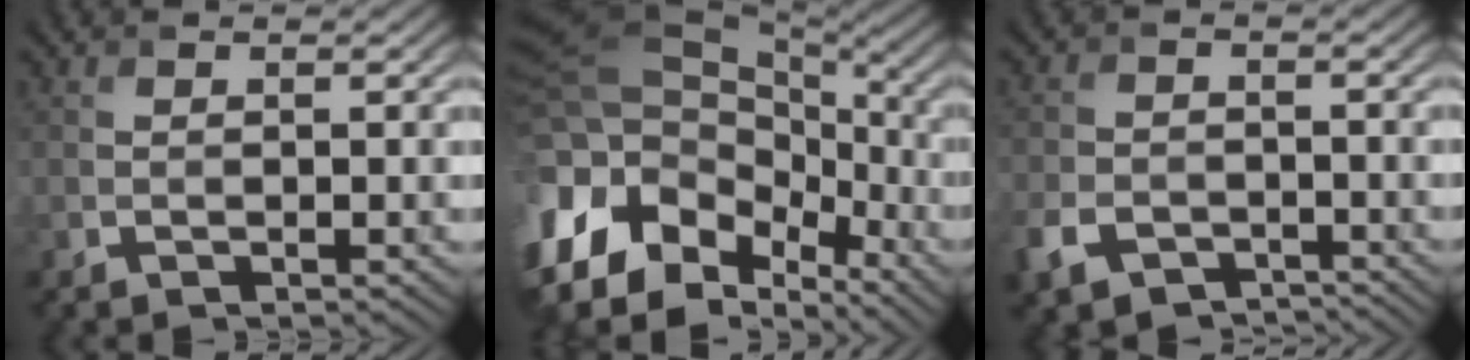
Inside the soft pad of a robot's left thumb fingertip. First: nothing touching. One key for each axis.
{"total": 17.4, "fx": -3.2, "fy": 11.5, "fz": 12.7, "tx": -0.268, "ty": -0.014, "tz": -0.033}
{"total": 5.3, "fx": -3.5, "fy": 3.2, "fz": 2.5, "tx": -0.059, "ty": -0.008, "tz": -0.070}